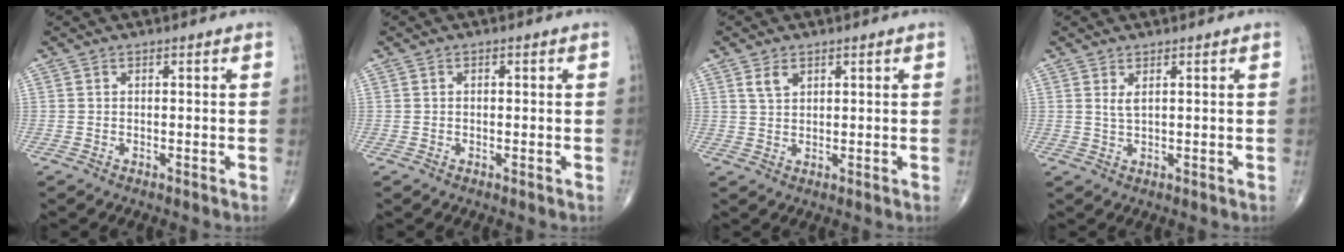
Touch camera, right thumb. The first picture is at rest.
{"total": 0.6, "force": [0.1, 0.3, 0.4], "torque": [-0.008, 0.001, 0.002]}
{"total": 2.8, "force": [1.5, 1.6, 1.7], "torque": [-0.026, -0.005, 0.033]}
{"total": 1.6, "force": [0.8, 0.4, 1.4], "torque": [-0.031, -0.005, 0.020]}